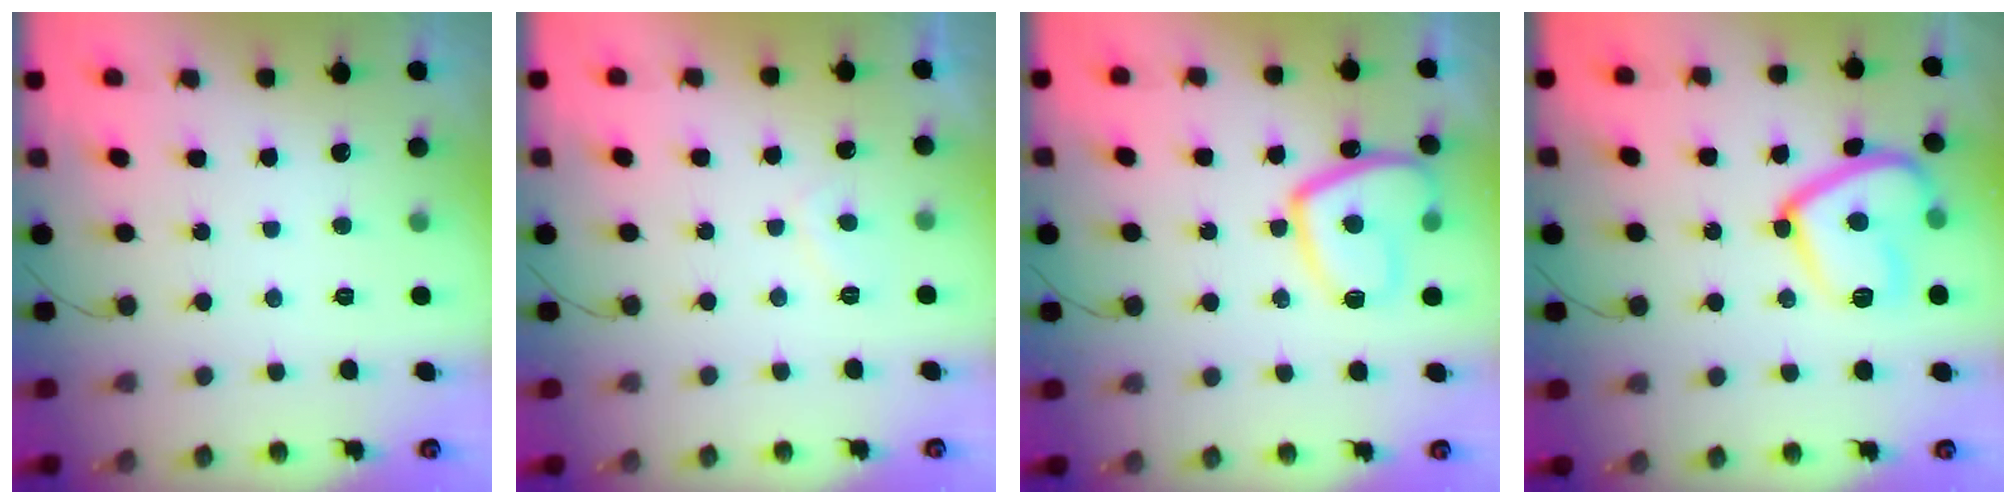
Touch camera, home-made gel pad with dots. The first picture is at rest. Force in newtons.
{"total": 2.1, "press": 2.0, "slide": 0.8}
{"total": 13.8, "press": 13.7, "slide": 1.4}
{"total": 15.0, "press": 15.0, "slide": 0.9}